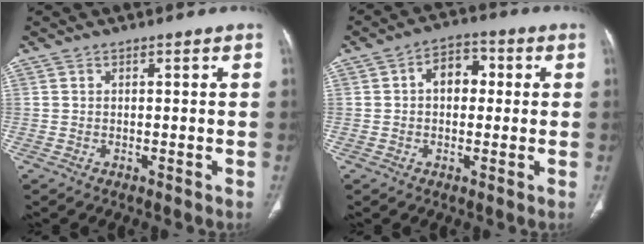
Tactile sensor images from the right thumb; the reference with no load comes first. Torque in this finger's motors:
{"motor_torque": [0.21, 1.58, 0.73, -0.44, 0.00]}